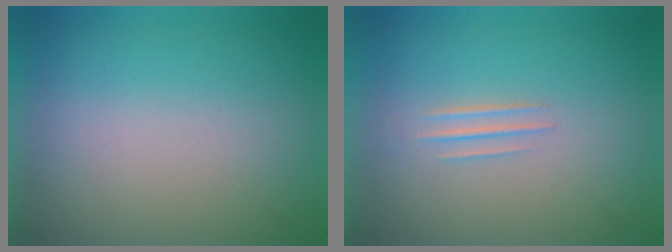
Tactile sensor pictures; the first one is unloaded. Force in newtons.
{"total": 1.0}